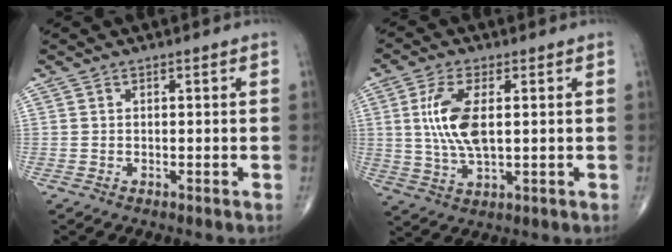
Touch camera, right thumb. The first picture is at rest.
{"total": 9.9, "force": [1.5, 4.3, 8.8], "torque": [-0.188, -0.006, 0.032]}